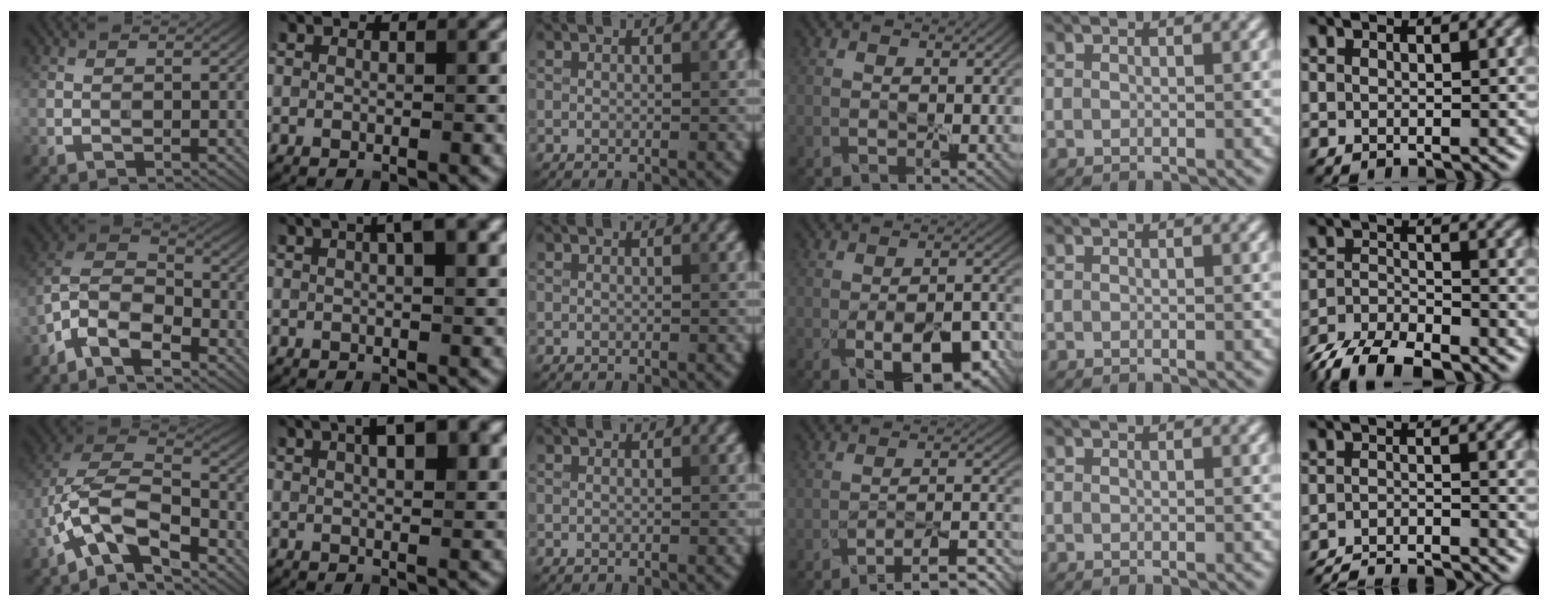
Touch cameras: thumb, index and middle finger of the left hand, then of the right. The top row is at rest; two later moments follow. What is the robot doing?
{"motion": "peel", "object": "velcro strap"}